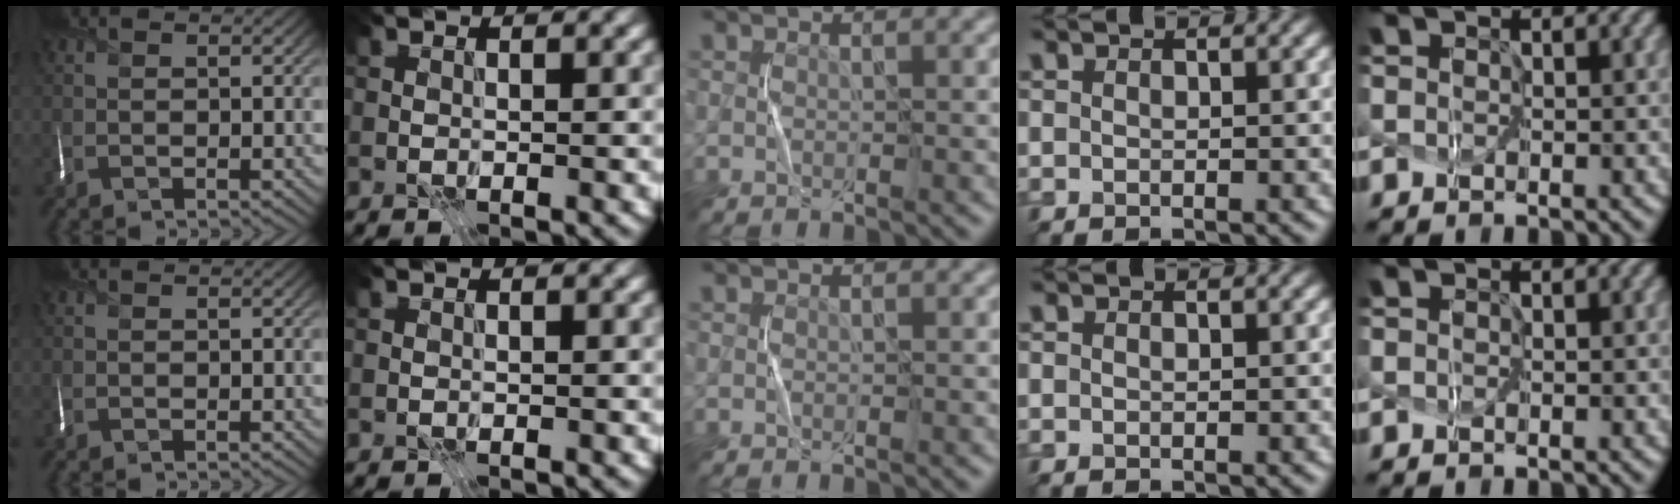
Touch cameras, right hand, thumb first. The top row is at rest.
{}